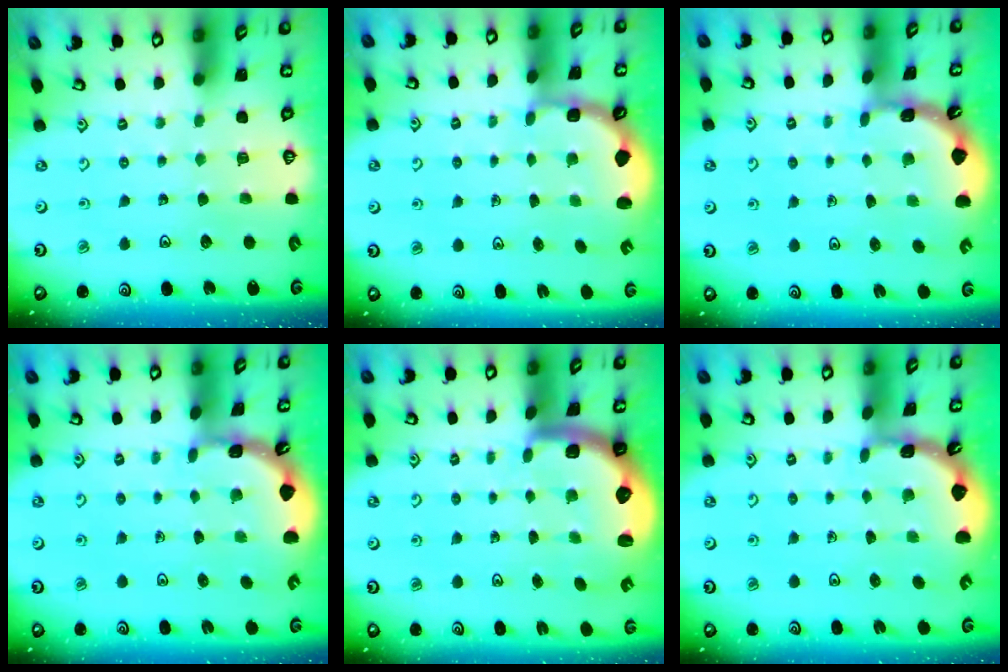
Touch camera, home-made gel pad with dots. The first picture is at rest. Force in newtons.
{"total": 2.7, "press": 2.1, "slide": 1.7}
{"total": 1.6, "press": 1.6, "slide": 0.1}
{"total": 1.7, "press": 1.7, "slide": 0.1}
{"total": 2.8, "press": 2.5, "slide": 1.4}
{"total": 1.7, "press": 1.6, "slide": 0.1}